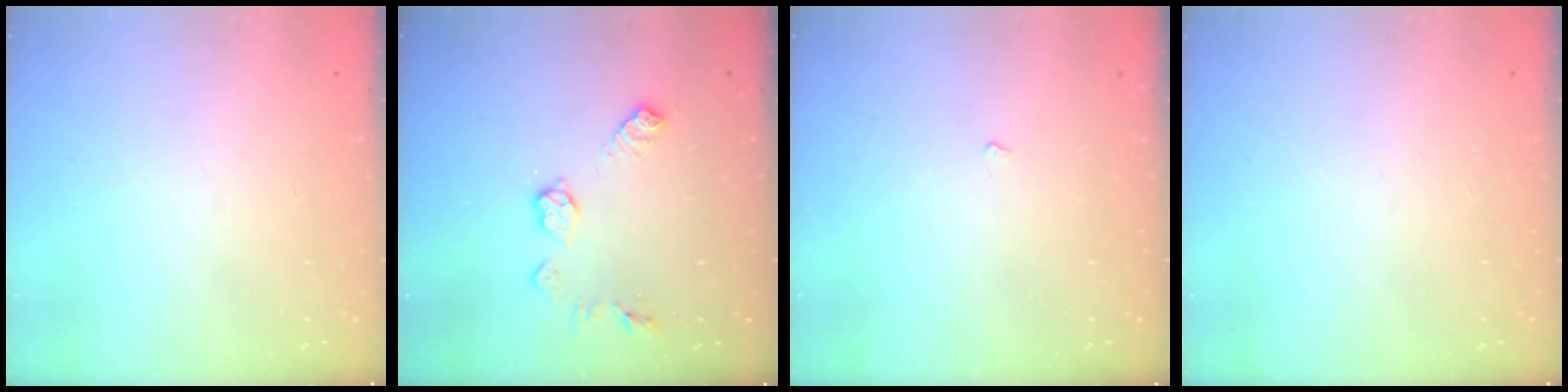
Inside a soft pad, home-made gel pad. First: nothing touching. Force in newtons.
{"total": 9.0, "press": 9.0, "slide": 0.4}
{"total": 2.2, "press": 2.1, "slide": 0.4}
{"total": 0.0}